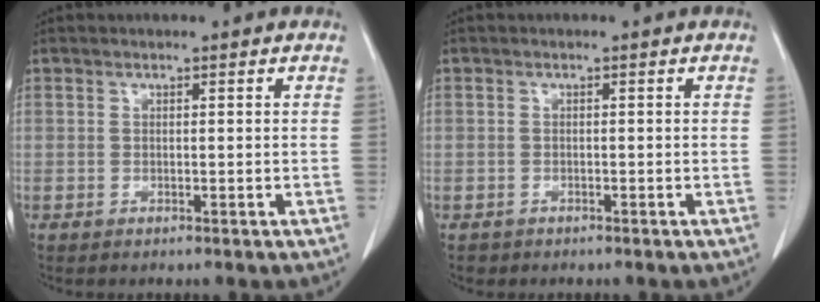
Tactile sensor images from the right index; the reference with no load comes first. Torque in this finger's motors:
{"motor_torque": [-0.21, -0.08, -0.73, -0.16]}